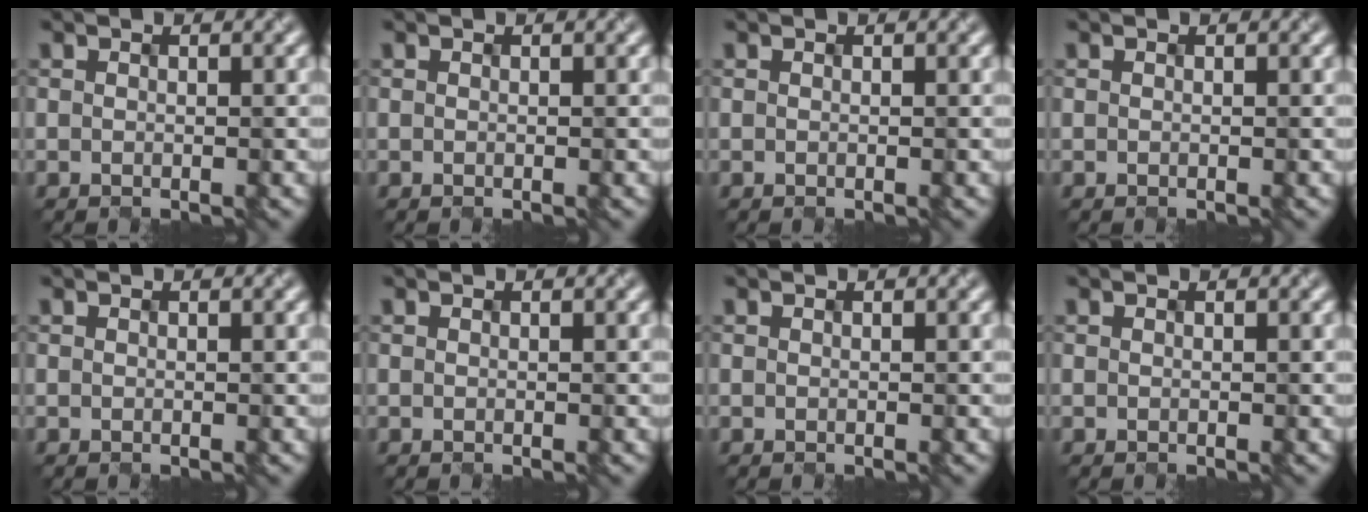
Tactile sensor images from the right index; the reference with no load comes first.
{"total": 0.0}
{"total": 0.0}
{"total": 0.0}
{"total": 0.0}
{"total": 0.0}
{"total": 0.0}
{"total": 0.0}